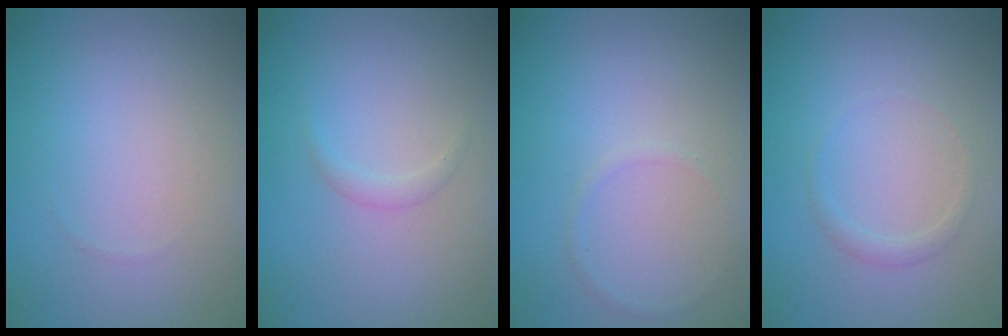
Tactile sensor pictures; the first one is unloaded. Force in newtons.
{"total": 0.8, "press": 0.8, "slide": 0.0}
{"total": 0.6, "press": 0.6, "slide": 0.1}
{"total": 0.9, "press": 0.9, "slide": 0.2}